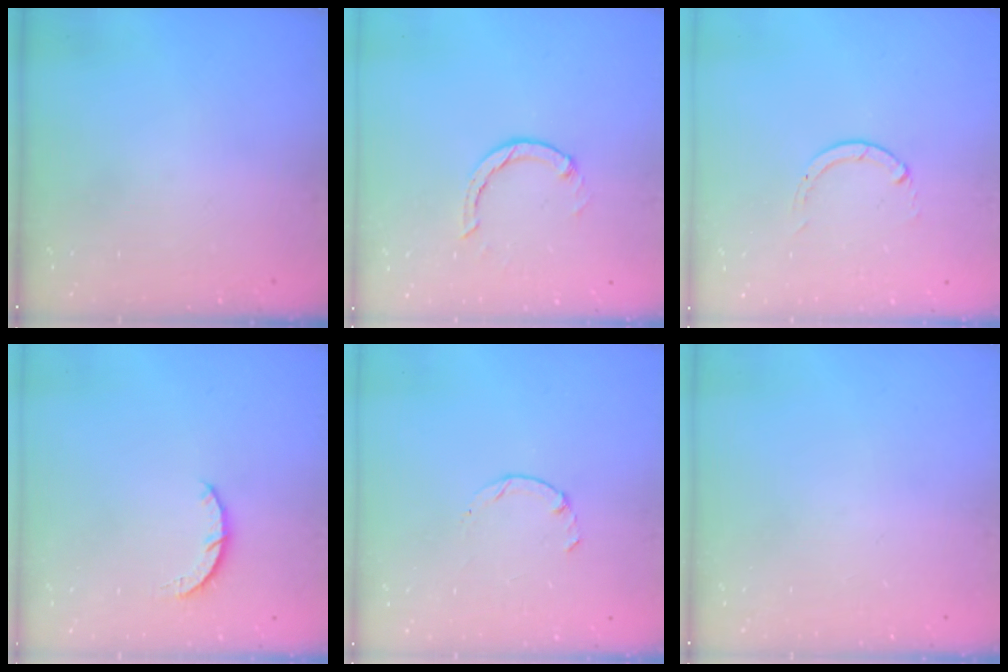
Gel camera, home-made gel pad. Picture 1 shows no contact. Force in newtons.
{"total": 1.3, "press": 1.2, "slide": 0.3}
{"total": 0.0}
{"total": 3.0, "press": 3.0, "slide": 0.4}
{"total": 1.3, "press": 1.2, "slide": 0.4}
{"total": 0.0}